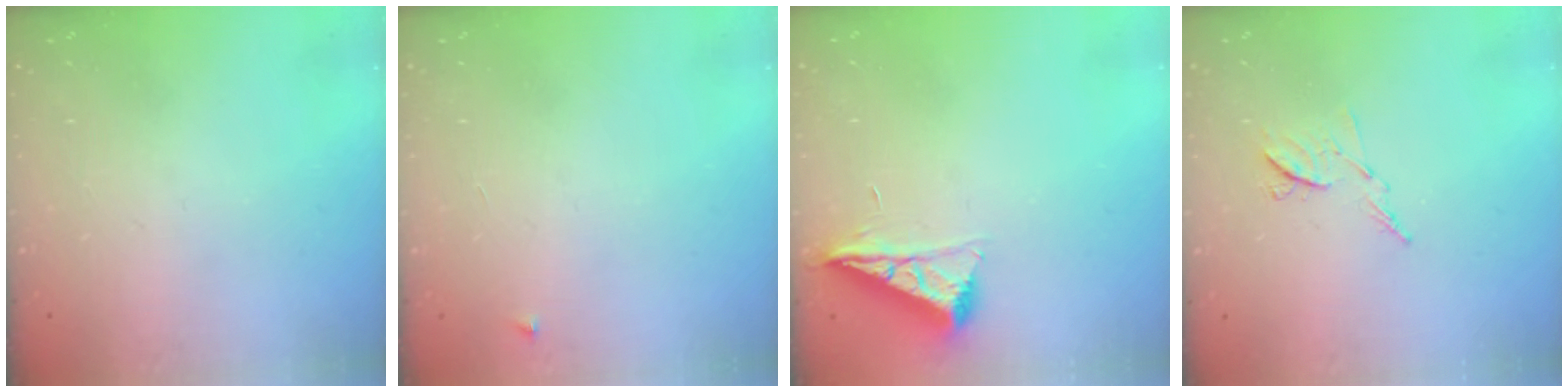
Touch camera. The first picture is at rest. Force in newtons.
{"total": 2.3, "press": 2.3, "slide": 0.3}
{"total": 6.5, "press": 6.4, "slide": 0.9}
{"total": 6.8, "press": 6.7, "slide": 0.8}